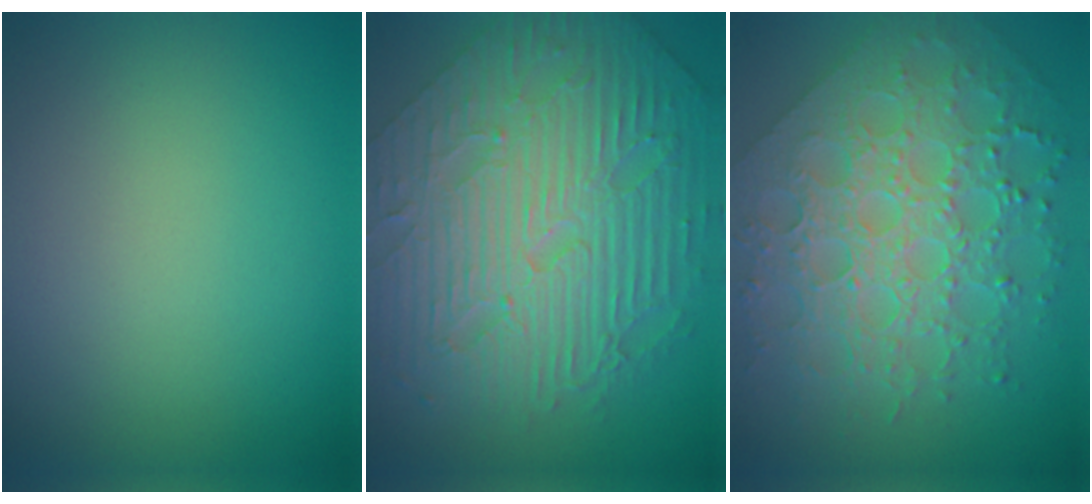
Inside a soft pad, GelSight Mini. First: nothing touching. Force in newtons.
{"total": 11.4, "press": 7.5, "slide": 8.6}
{"total": 8.5, "press": 6.2, "slide": 5.8}